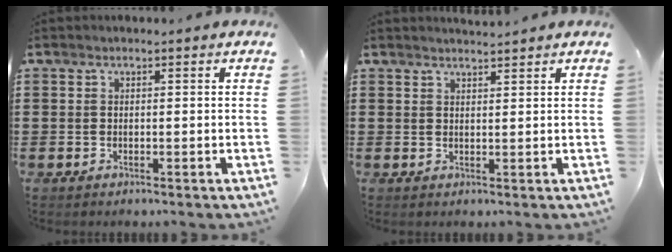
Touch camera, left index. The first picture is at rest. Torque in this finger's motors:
{"motor_torque": [-0.57, 0.91, -0.02, -0.01]}